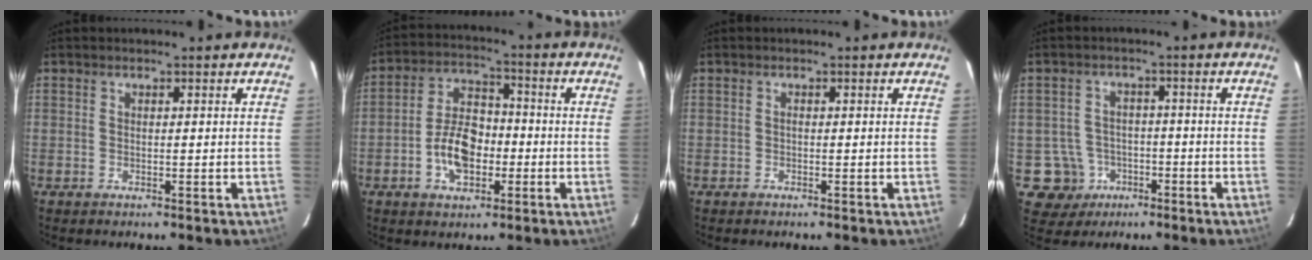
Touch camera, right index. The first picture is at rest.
{"total": 9.9, "force": [-3.0, 6.0, 7.2], "torque": [-0.141, 0.019, -0.047]}
{"total": 0.0}
{"total": 7.1, "force": [-2.8, 6.5, 0.3], "torque": [-0.023, 0.030, -0.033]}